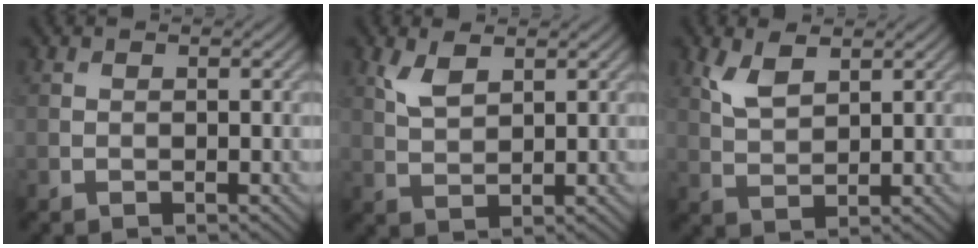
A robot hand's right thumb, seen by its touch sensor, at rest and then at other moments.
{"total": 3.5, "force": [2.0, 1.5, 2.5], "torque": [-0.062, -0.002, 0.044]}
{"total": 4.1, "force": [2.3, 1.8, 2.8], "torque": [-0.071, -0.001, 0.050]}